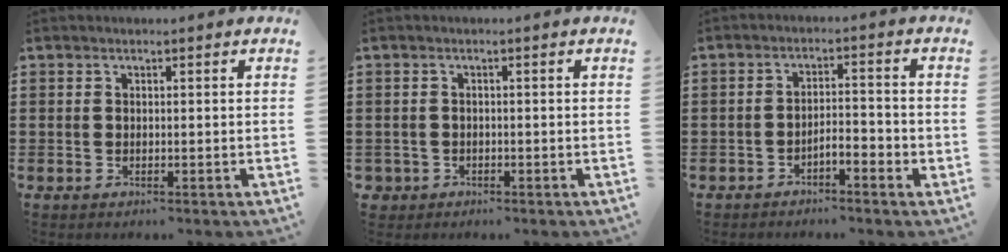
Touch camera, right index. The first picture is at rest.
{"total": 1.2, "force": [-0.9, 0.9, 0.0], "torque": [-0.004, 0.003, -0.021]}
{"total": 2.5, "force": [-2.1, 0.5, 1.2], "torque": [-0.025, 0.007, -0.044]}